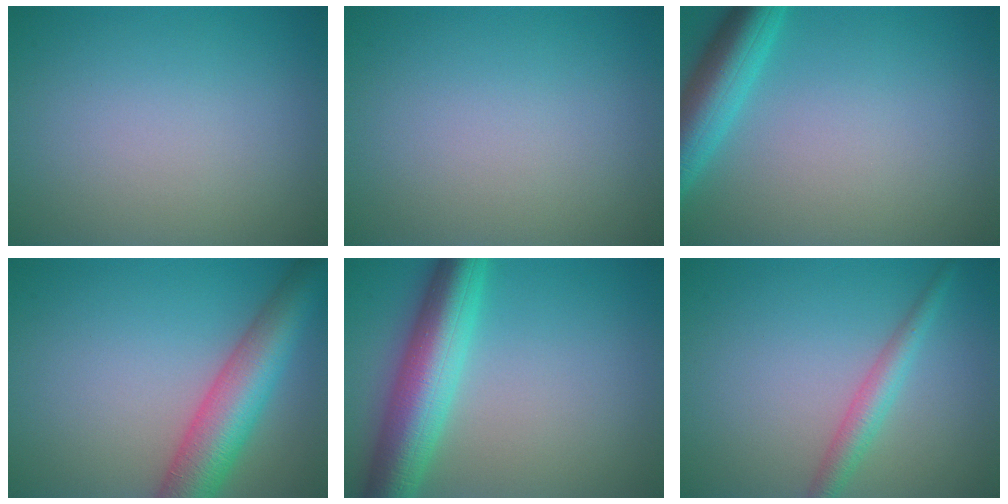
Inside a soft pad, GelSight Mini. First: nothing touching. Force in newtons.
{"total": 0.0}
{"total": 5.3, "press": 5.3, "slide": 0.3}
{"total": 7.7, "press": 7.7, "slide": 0.3}
{"total": 8.0, "press": 7.9, "slide": 0.2}
{"total": 2.6, "press": 2.6, "slide": 0.0}